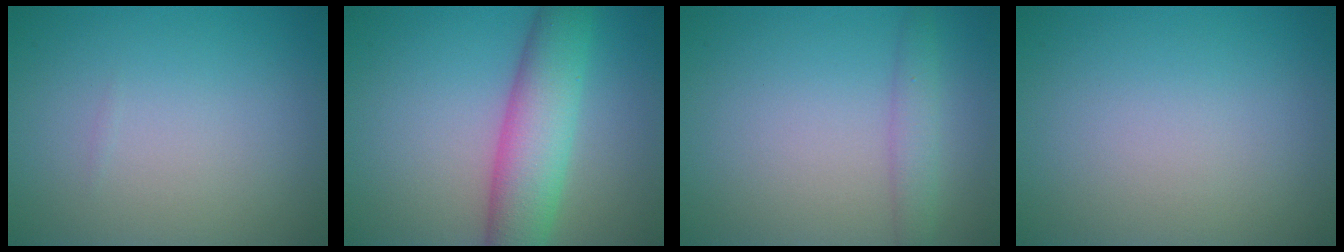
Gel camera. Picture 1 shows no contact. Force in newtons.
{"total": 6.8, "press": 6.8, "slide": 0.1}
{"total": 2.0, "press": 2.0, "slide": 0.0}
{"total": 0.0}